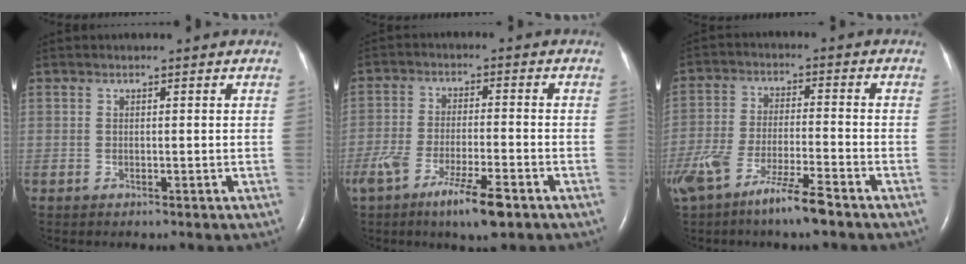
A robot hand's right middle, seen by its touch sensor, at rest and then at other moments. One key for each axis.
{"total": 9.6, "fx": -5.9, "fy": 1.4, "fz": 7.4, "tx": -0.145, "ty": -0.019, "tz": -0.101}
{"total": 11.1, "fx": -7.8, "fy": 1.2, "fz": 7.8, "tx": -0.164, "ty": -0.018, "tz": -0.144}